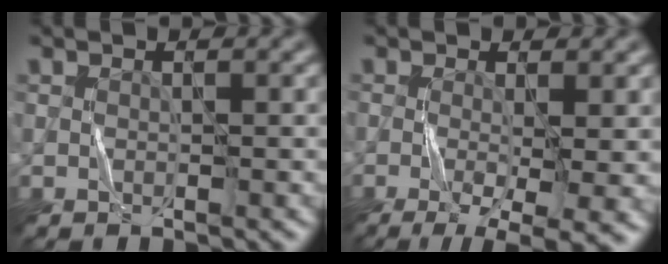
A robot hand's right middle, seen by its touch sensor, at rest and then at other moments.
{"total": 8.0, "force": [-2.2, 2.4, 7.3], "torque": [-0.097, -0.011, -0.021]}